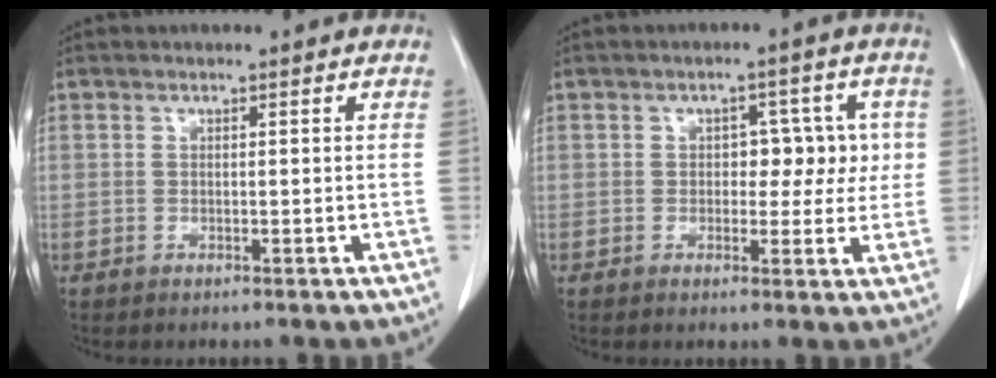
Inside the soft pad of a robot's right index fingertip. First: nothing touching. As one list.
[{"total": 5.6, "force": [0.5, 3.6, 4.3], "torque": [-0.039, 0.022, 0.009]}]